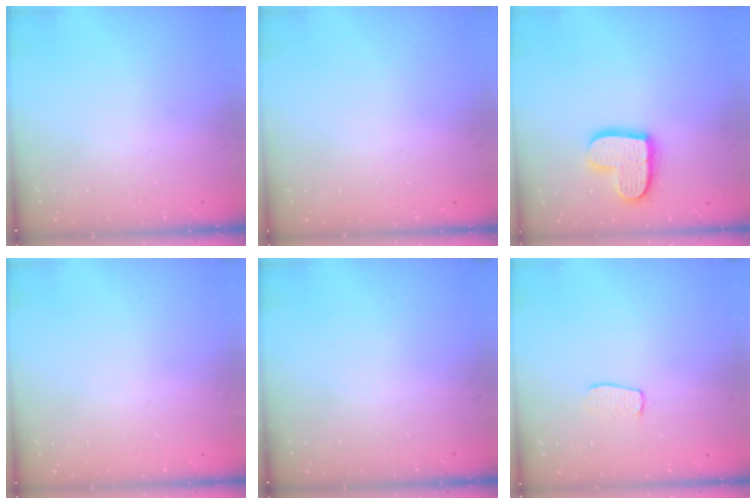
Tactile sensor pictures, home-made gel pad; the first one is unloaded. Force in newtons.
{"total": 0.0}
{"total": 13.2, "press": 13.1, "slide": 0.7}
{"total": 0.0}
{"total": 0.0}
{"total": 3.9, "press": 3.9, "slide": 0.3}